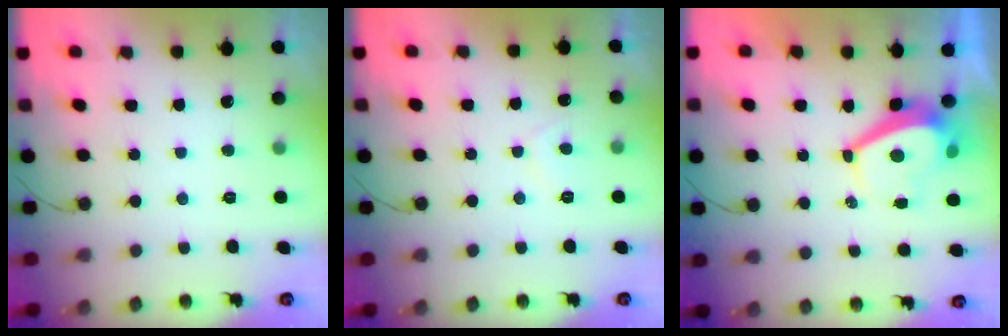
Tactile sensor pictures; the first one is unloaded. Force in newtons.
{"total": 2.6, "press": 2.5, "slide": 0.6}
{"total": 4.4, "press": 4.3, "slide": 0.4}